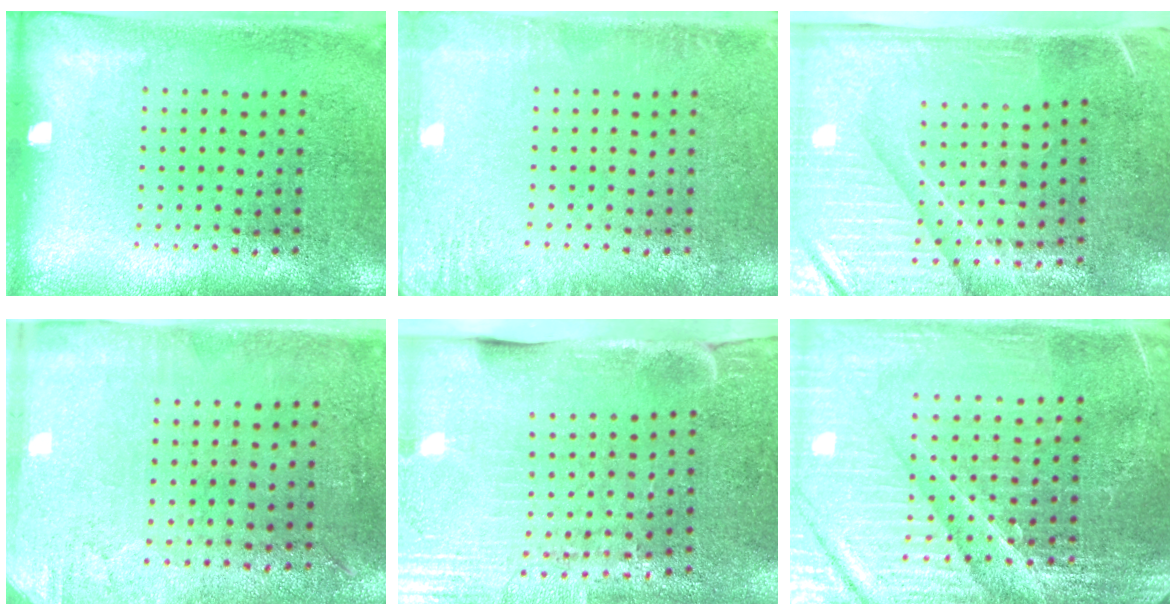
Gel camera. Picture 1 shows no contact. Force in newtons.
{"total": 2.0, "press": 1.9, "slide": 0.2}
{"total": 4.5, "press": 3.9, "slide": 2.3}
{"total": 2.9, "press": 2.4, "slide": 1.7}
{"total": 4.5, "press": 3.7, "slide": 2.5}
{"total": 5.5, "press": 5.1, "slide": 2.1}